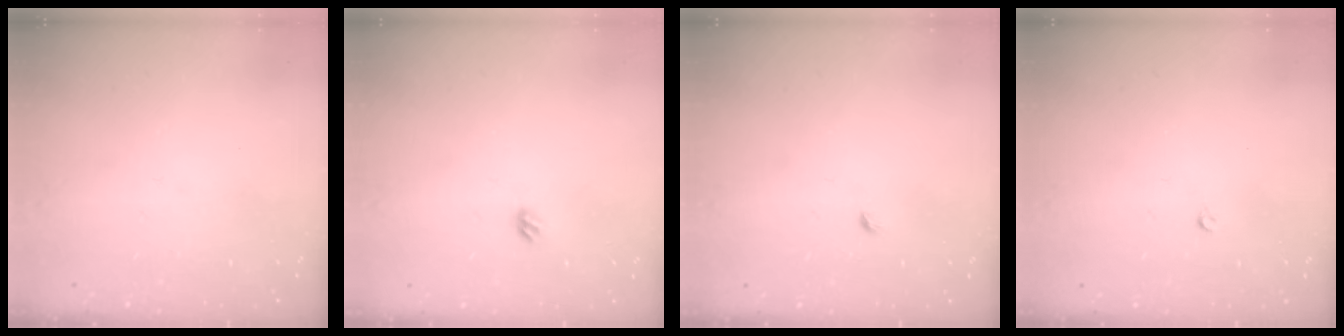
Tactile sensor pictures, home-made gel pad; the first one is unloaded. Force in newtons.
{"total": 3.2, "press": 3.1, "slide": 0.8}
{"total": 2.7, "press": 2.6, "slide": 0.6}
{"total": 2.6, "press": 2.5, "slide": 0.4}